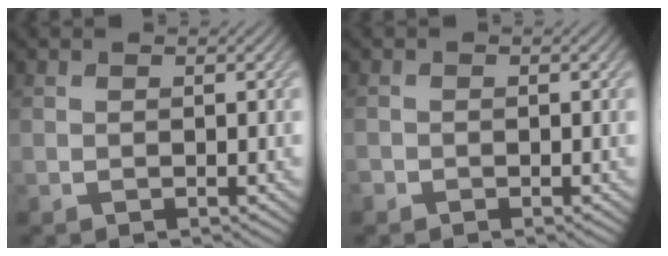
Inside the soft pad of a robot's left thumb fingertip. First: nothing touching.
{"total": 0.7, "force": [-0.6, 0.4, 0.1], "torque": [-0.002, -0.003, -0.012]}